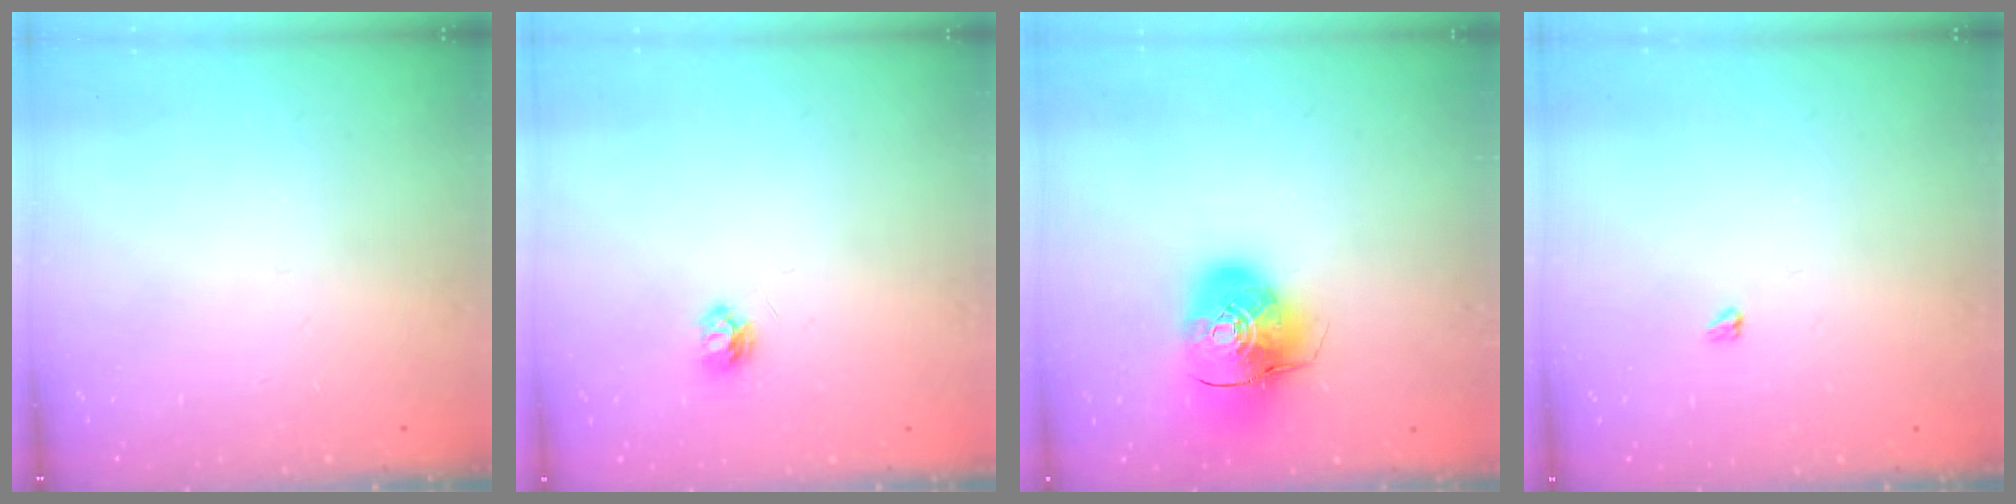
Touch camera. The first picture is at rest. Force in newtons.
{"total": 3.9, "press": 3.8, "slide": 0.5}
{"total": 10.9, "press": 10.7, "slide": 1.8}
{"total": 2.4, "press": 2.4, "slide": 0.4}